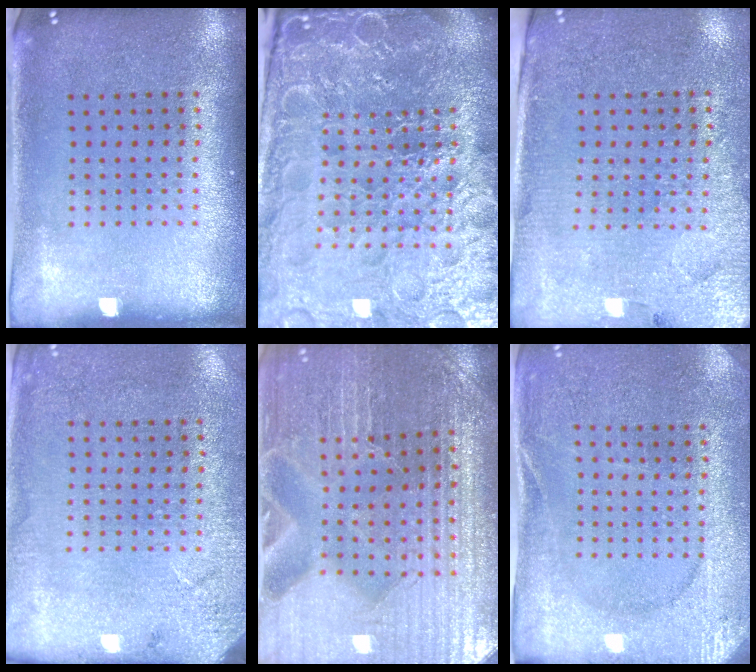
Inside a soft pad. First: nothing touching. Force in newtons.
{"total": 6.2, "press": 5.6, "slide": 2.6}
{"total": 3.1, "press": 3.0, "slide": 1.0}
{"total": 2.7, "press": 2.3, "slide": 1.3}
{"total": 3.6, "press": 3.6, "slide": 0.5}
{"total": 2.7, "press": 2.6, "slide": 0.4}